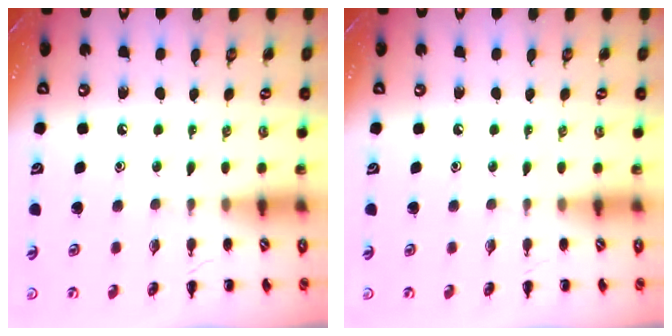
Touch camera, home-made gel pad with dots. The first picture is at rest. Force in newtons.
{"total": 0.0}